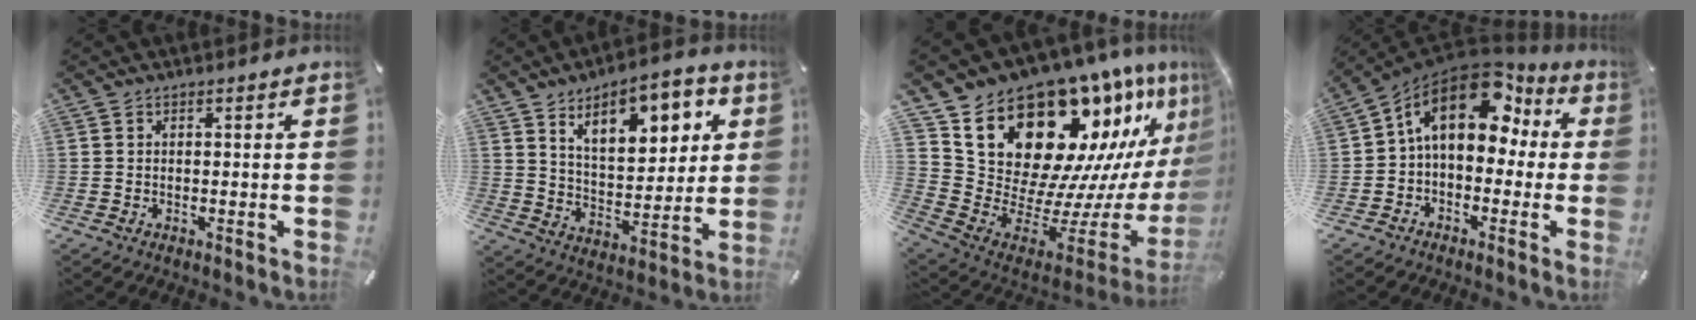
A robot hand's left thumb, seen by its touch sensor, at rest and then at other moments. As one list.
[{"total": 11.2, "force": [7.0, 5.8, 6.4], "torque": [-0.085, -0.036, 0.118]}, {"total": 23.9, "force": [16.5, 12.7, 11.7], "torque": [-0.151, -0.169, 0.323]}, {"total": 16.0, "force": [5.2, 10.3, 11.1], "torque": [-0.178, -0.016, 0.088]}]